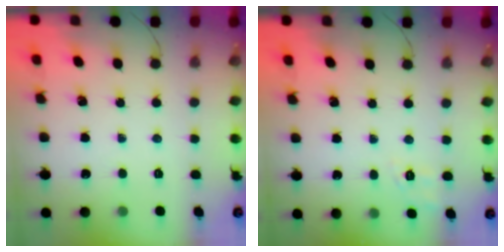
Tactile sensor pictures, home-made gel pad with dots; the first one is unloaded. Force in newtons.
{"total": 4.4, "press": 3.8, "slide": 2.2}